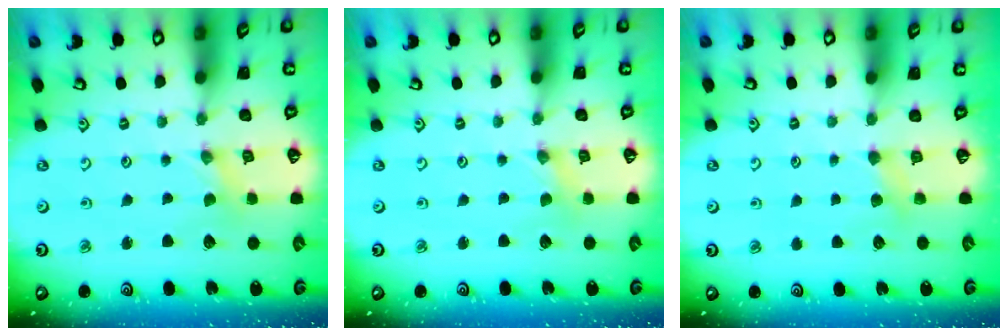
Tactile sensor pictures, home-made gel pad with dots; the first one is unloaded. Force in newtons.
{"total": 0.0}
{"total": 4.0, "press": 3.9, "slide": 0.6}